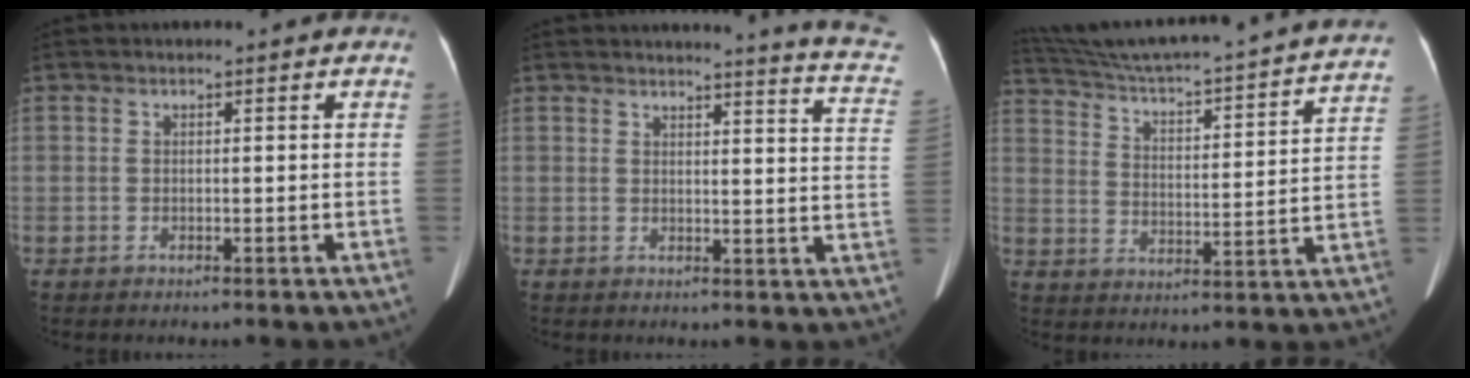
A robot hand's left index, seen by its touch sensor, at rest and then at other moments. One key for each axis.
{"total": 12.2, "fx": 11.7, "fy": -0.7, "fz": 3.4, "tx": -0.030, "ty": -0.088, "tz": 0.101}
{"total": 29.9, "fx": 27.5, "fy": 1.3, "fz": 11.6, "tx": -0.194, "ty": -0.047, "tz": 0.363}